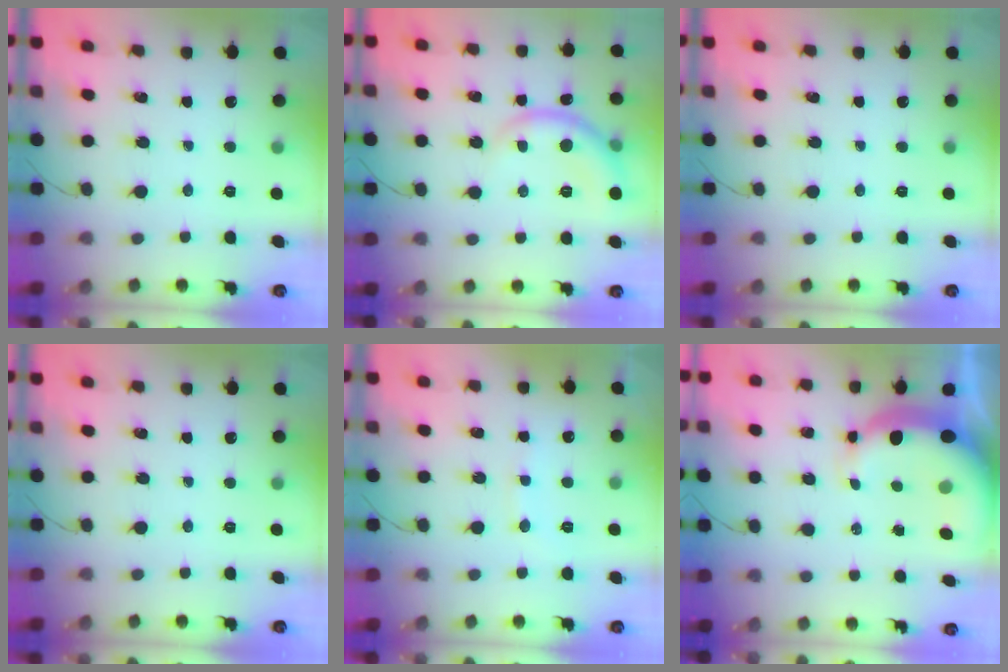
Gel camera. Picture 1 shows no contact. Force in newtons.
{"total": 7.4, "press": 7.3, "slide": 0.9}
{"total": 0.0}
{"total": 0.0}
{"total": 7.3, "press": 7.1, "slide": 1.3}
{"total": 9.6, "press": 9.3, "slide": 2.5}